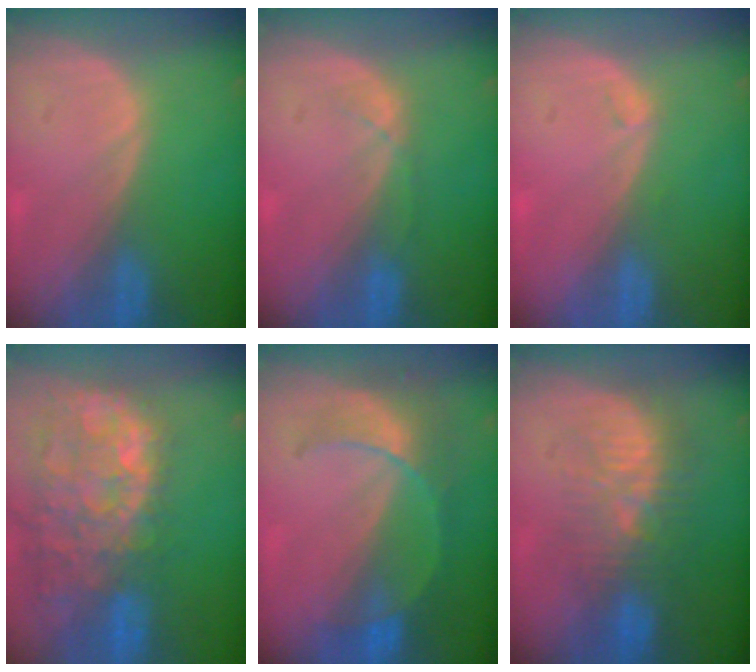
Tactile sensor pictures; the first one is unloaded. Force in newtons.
{"total": 1.4, "press": 1.3, "slide": 0.3}
{"total": 0.6, "press": 0.6, "slide": 0.2}
{"total": 14.9, "press": 12.0, "slide": 8.8}
{"total": 7.9, "press": 6.9, "slide": 3.9}
{"total": 9.1, "press": 8.6, "slide": 2.8}